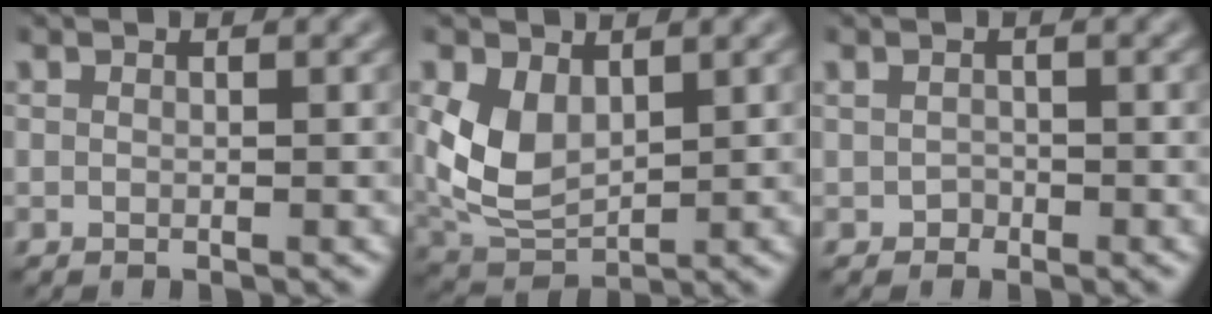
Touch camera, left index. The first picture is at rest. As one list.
[{"total": 4.7, "force": [0.5, 3.1, 3.5], "torque": [-0.086, -0.005, 0.024]}, {"total": 1.0, "force": [-0.9, 0.4, -0.3], "torque": [0.003, -0.002, -0.011]}]